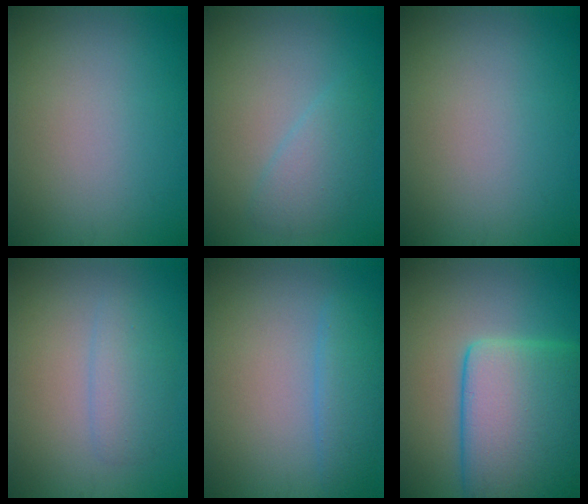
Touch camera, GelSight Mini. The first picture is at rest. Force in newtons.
{"total": 2.5, "press": 2.5, "slide": 0.2}
{"total": 0.0}
{"total": 2.2, "press": 2.2, "slide": 0.1}
{"total": 2.8, "press": 2.8, "slide": 0.3}
{"total": 12.0, "press": 12.0, "slide": 0.1}